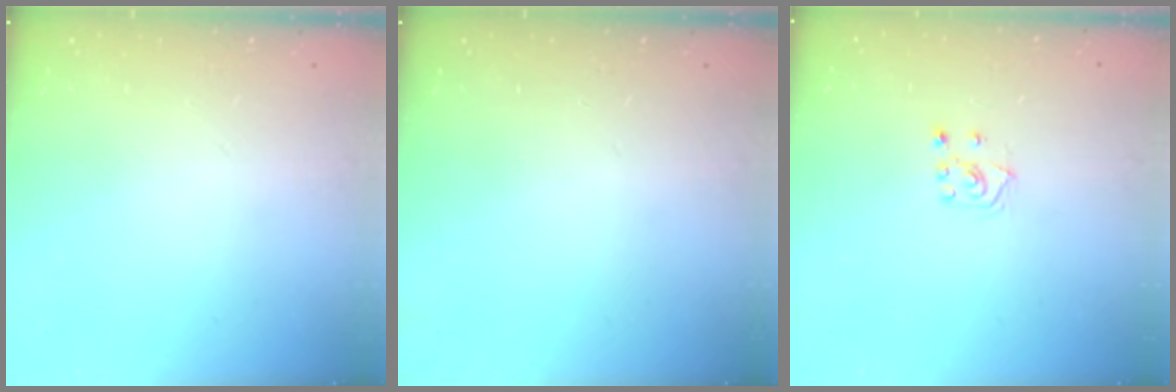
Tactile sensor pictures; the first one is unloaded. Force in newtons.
{"total": 0.0}
{"total": 4.6, "press": 4.6, "slide": 0.5}